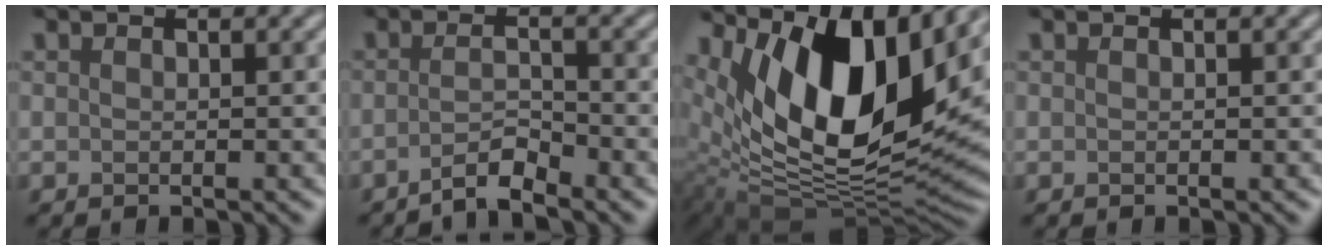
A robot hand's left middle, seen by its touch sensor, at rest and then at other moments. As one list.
[{"total": 2.3, "force": [-1.8, 0.3, 1.4], "torque": [-0.019, 0.007, -0.043]}, {"total": 14.4, "force": [6.1, 6.8, 11.1], "torque": [-0.189, -0.005, 0.108]}, {"total": 0.0}]